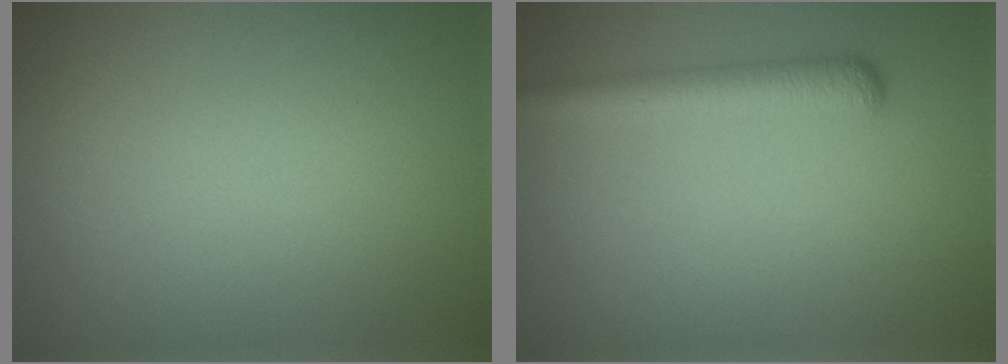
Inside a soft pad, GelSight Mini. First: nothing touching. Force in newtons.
{"total": 3.2, "press": 3.2, "slide": 0.1}